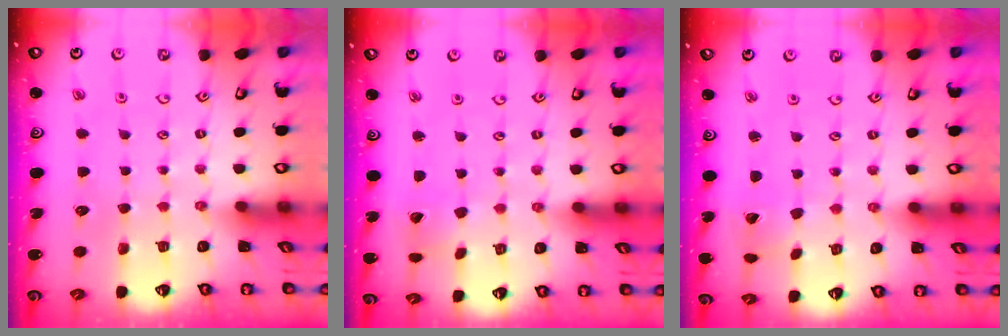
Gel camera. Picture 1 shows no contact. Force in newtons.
{"total": 1.8, "press": 1.7, "slide": 0.1}
{"total": 1.7, "press": 1.7, "slide": 0.1}